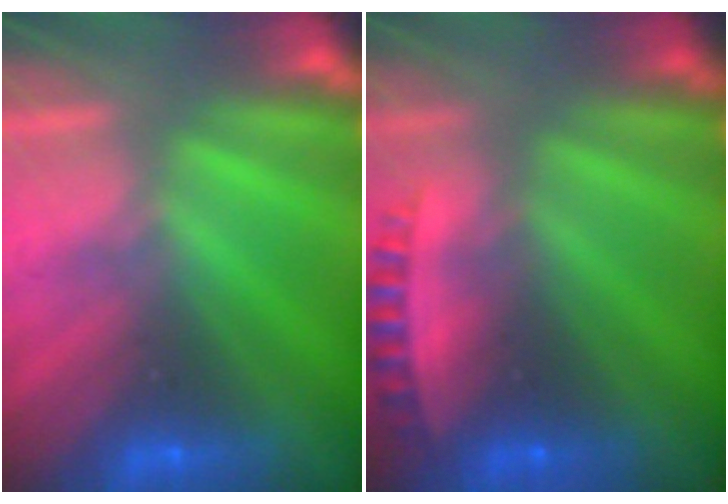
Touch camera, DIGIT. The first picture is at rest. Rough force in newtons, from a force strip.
{"total": 2.6}